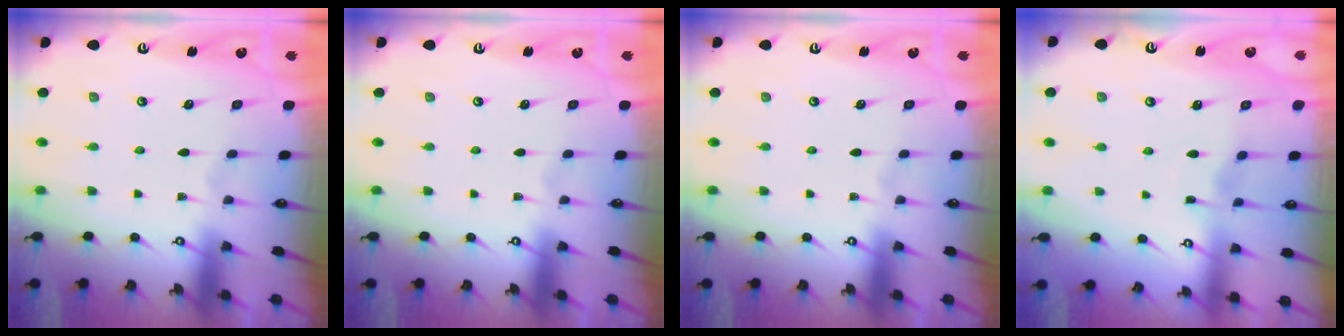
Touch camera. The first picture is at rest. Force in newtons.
{"total": 0.0}
{"total": 0.0}
{"total": 2.9, "press": 2.8, "slide": 0.4}